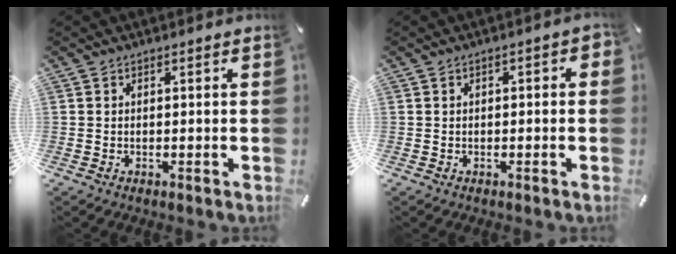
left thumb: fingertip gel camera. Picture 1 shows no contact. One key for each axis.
{"total": 2.0, "fx": -0.6, "fy": 1.1, "fz": 1.5, "tx": -0.024, "ty": 0.006, "tz": -0.012}